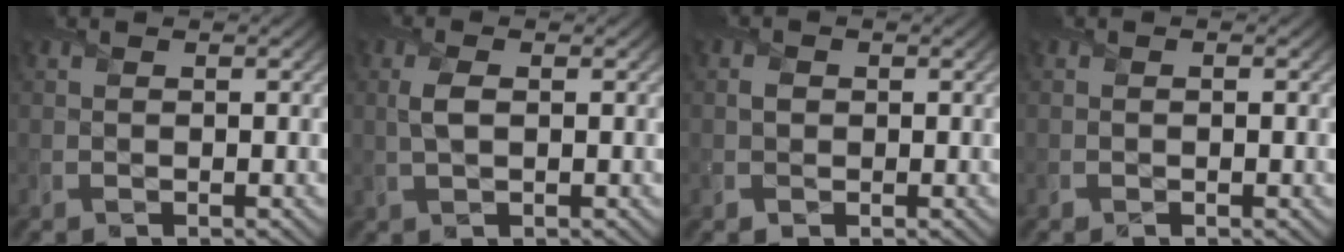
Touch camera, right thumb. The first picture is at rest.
{"total": 2.2, "force": [0.3, 0.9, 2.0], "torque": [-0.048, 0.002, 0.007]}
{"total": 1.0, "force": [0.1, 0.9, 0.3], "torque": [-0.007, -0.001, -0.001]}
{"total": 0.7, "force": [-0.1, 0.4, 0.6], "torque": [-0.009, -0.004, -0.001]}